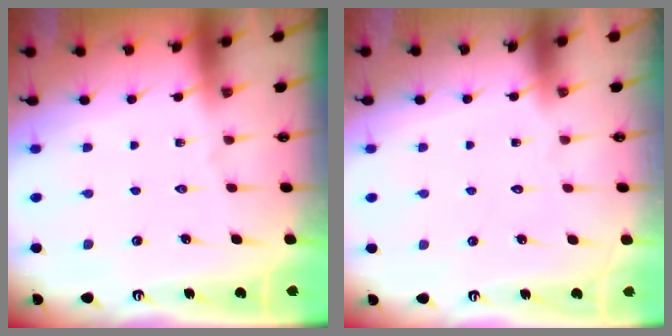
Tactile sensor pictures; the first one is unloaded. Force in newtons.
{"total": 1.5, "press": 1.5, "slide": 0.0}